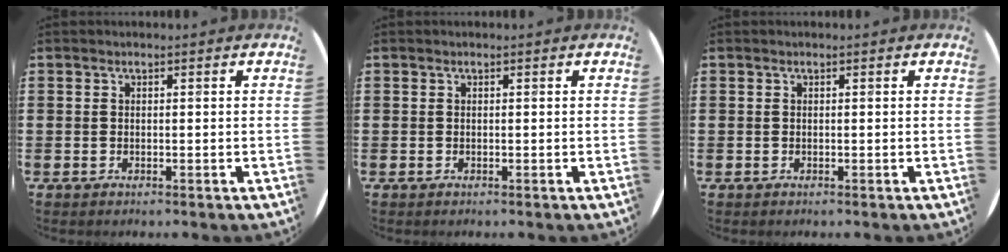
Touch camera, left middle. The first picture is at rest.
{"total": 0.0}
{"total": 0.0}